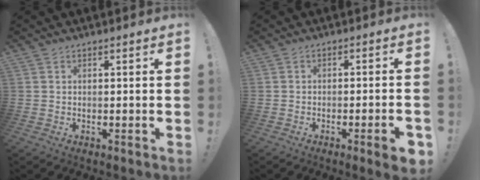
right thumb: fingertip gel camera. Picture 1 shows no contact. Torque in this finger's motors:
{"motor_torque": [0.27, 0.01, 0.60, -0.27, -0.01]}